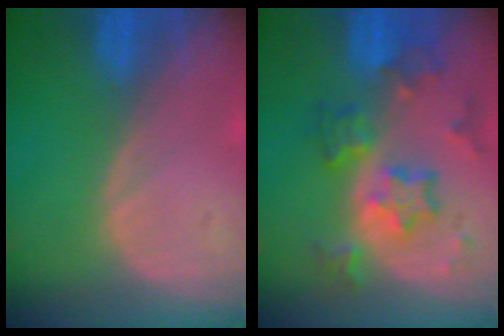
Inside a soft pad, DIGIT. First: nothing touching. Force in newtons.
{"total": 8.2, "press": 7.2, "slide": 4.0}